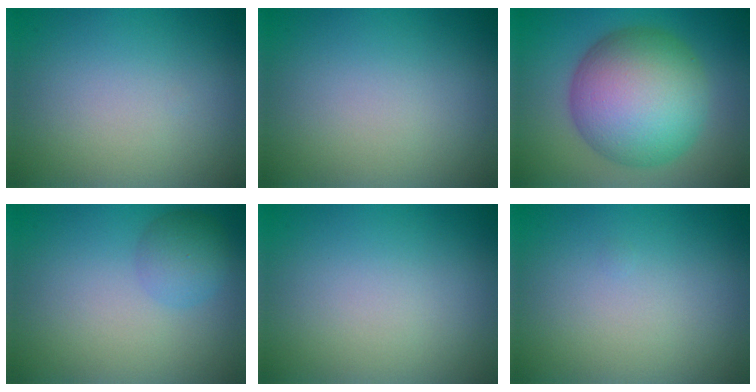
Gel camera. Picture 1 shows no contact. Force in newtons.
{"total": 0.0}
{"total": 12.3, "press": 12.3, "slide": 0.3}
{"total": 2.5, "press": 2.5, "slide": 0.1}
{"total": 0.0}
{"total": 0.0}